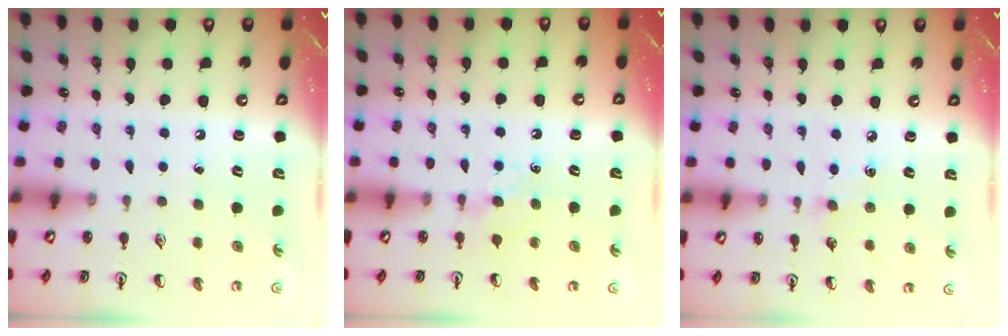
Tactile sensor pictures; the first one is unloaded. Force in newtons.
{"total": 4.8, "press": 4.7, "slide": 0.5}
{"total": 5.5, "press": 5.4, "slide": 0.8}